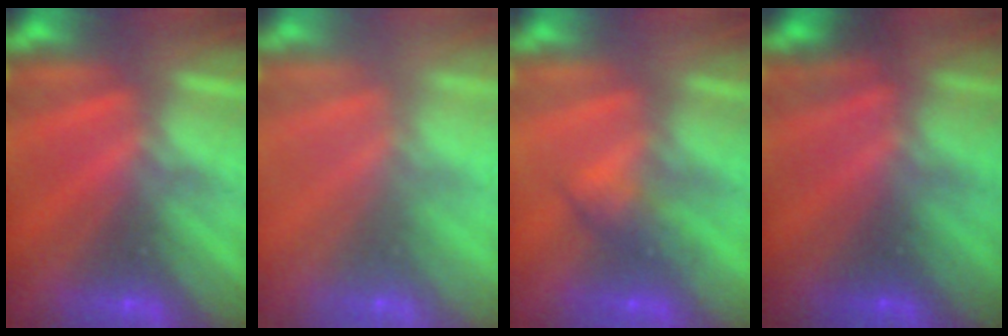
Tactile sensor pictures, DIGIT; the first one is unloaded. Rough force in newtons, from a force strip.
{"total": 9.1}
{"total": 2.9}
{"total": 4.6}